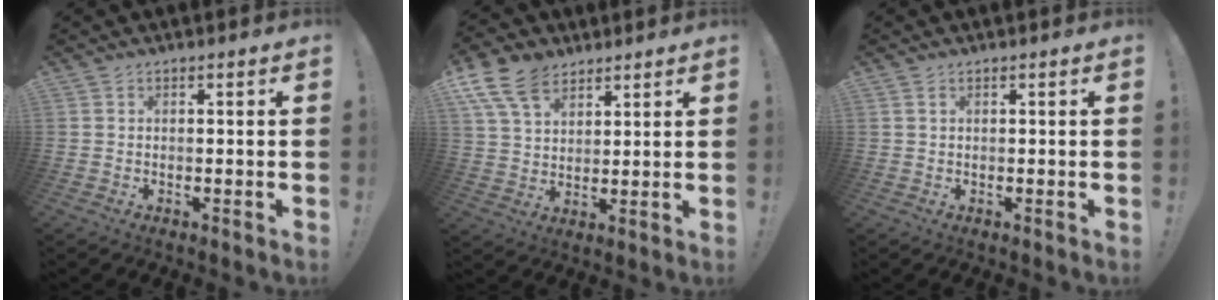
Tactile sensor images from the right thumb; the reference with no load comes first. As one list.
[{"total": 12.9, "force": [7.9, 7.9, 6.4], "torque": [-0.115, -0.034, 0.155]}, {"total": 0.7, "force": [0.3, 0.2, 0.6], "torque": [-0.016, 0.003, 0.006]}]